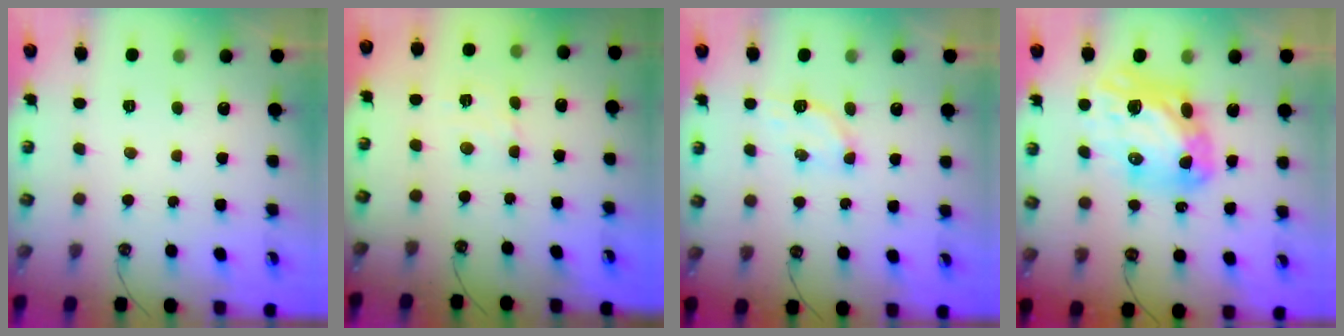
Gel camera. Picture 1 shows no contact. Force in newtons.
{"total": 2.9, "press": 2.8, "slide": 0.6}
{"total": 3.8, "press": 3.8, "slide": 0.5}
{"total": 17.2, "press": 17.1, "slide": 1.8}